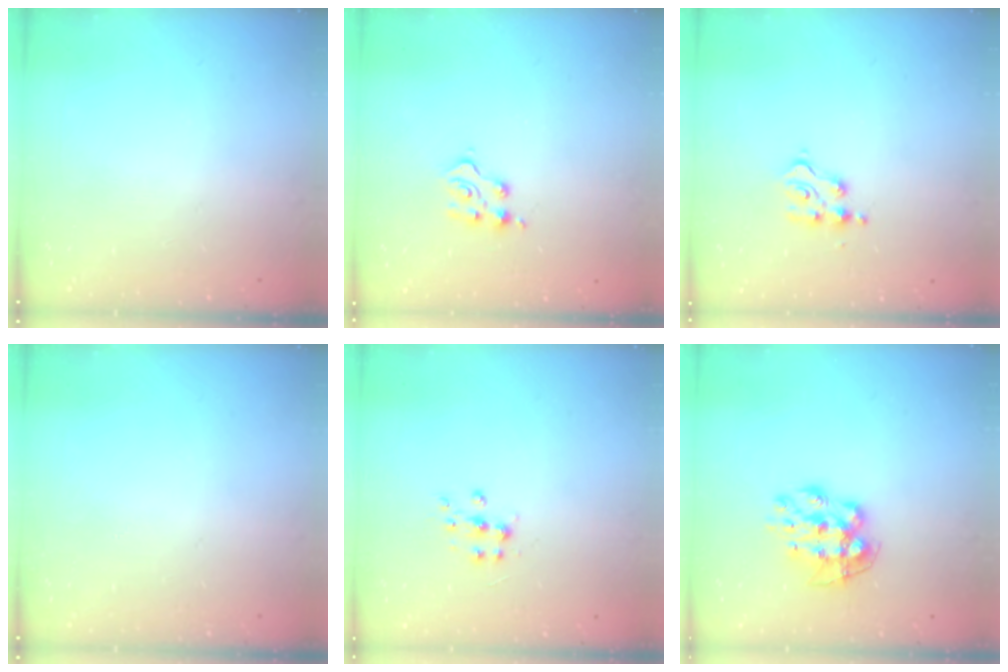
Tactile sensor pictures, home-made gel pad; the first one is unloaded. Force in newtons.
{"total": 4.5, "press": 4.4, "slide": 0.3}
{"total": 4.8, "press": 4.8, "slide": 0.5}
{"total": 0.0}
{"total": 7.1, "press": 7.1, "slide": 0.5}
{"total": 9.1, "press": 9.0, "slide": 0.6}